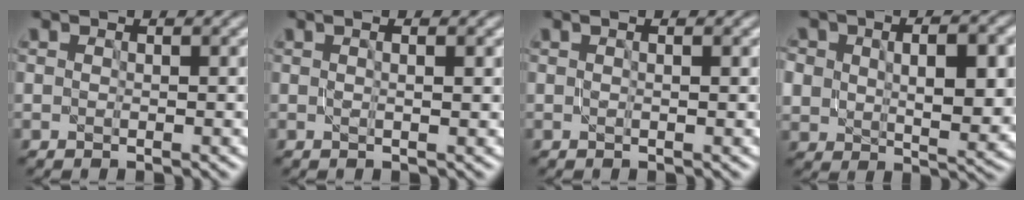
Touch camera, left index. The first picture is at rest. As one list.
[{"total": 2.5, "force": [1.1, 1.0, 2.1], "torque": [-0.014, 0.003, -0.006]}, {"total": 1.2, "force": [0.5, 0.3, 1.0], "torque": [-0.011, -0.006, 0.002]}, {"total": 9.6, "force": [1.4, 6.1, 7.3], "torque": [-0.123, -0.013, 0.036]}]